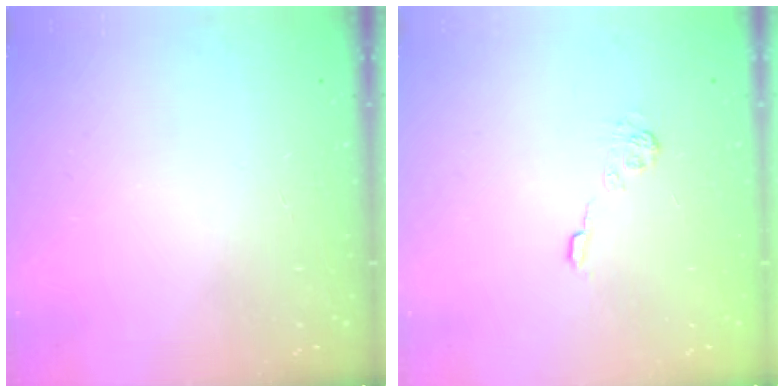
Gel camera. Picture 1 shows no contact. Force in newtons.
{"total": 5.7, "press": 5.6, "slide": 0.7}